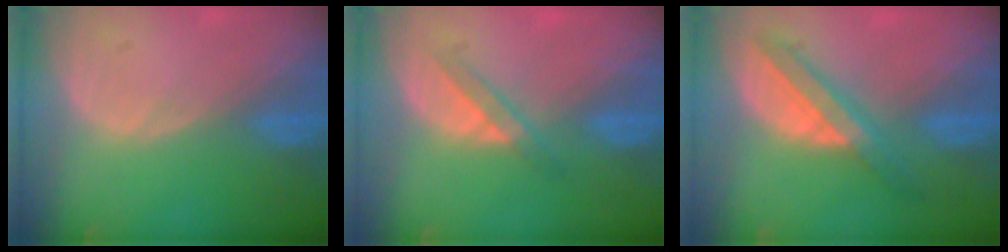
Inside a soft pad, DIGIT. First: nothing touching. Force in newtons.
{"total": 2.9, "press": 2.8, "slide": 1.0}
{"total": 5.7, "press": 5.5, "slide": 1.3}